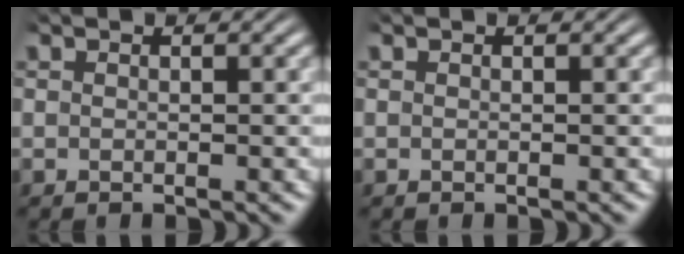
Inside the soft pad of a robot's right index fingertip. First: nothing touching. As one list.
[{"total": 0.0}]